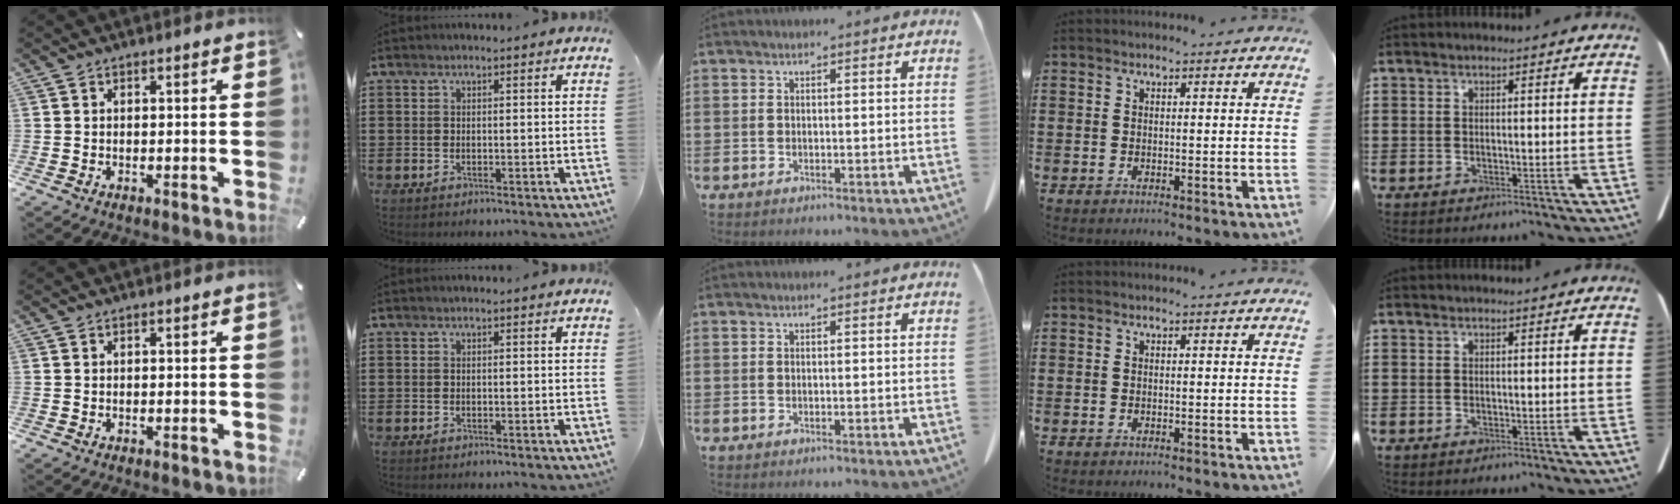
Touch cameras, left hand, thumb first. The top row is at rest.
{}